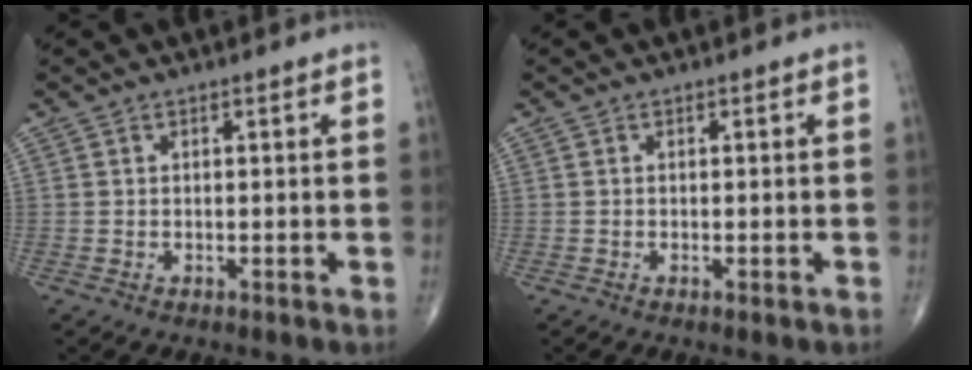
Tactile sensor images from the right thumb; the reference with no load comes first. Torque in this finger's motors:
{"motor_torque": [-0.31, -0.14, 0.29, 0.25, -0.04]}